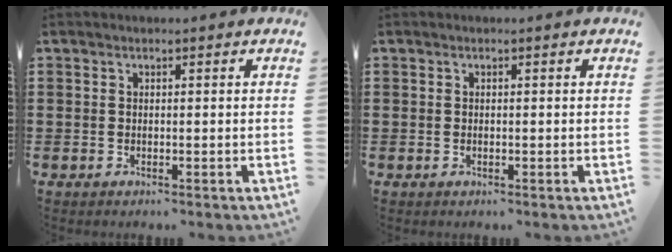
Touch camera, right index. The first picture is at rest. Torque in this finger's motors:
{"motor_torque": [-0.86, 1.29, -0.01, -0.01]}